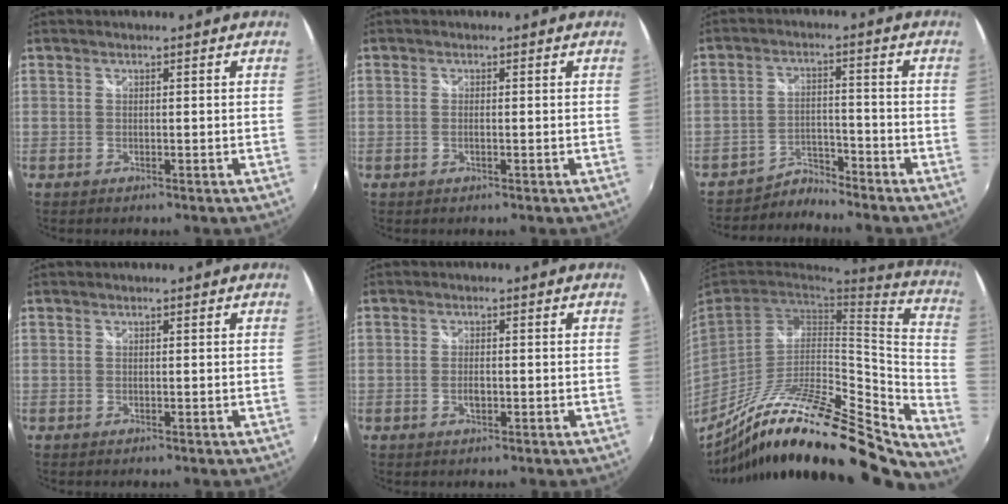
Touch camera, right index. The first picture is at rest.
{"total": 1.0, "force": [-0.2, 0.1, 1.0], "torque": [-0.020, 0.000, -0.005]}
{"total": 4.6, "force": [-4.5, 0.4, -0.9], "torque": [0.014, 0.017, -0.082]}
{"total": 0.0}
{"total": 2.2, "force": [-0.6, 1.1, 1.8], "torque": [-0.034, -0.002, -0.010]}
{"total": 26.4, "force": [-21.7, 3.8, 14.6], "torque": [-0.202, -0.040, -0.358]}